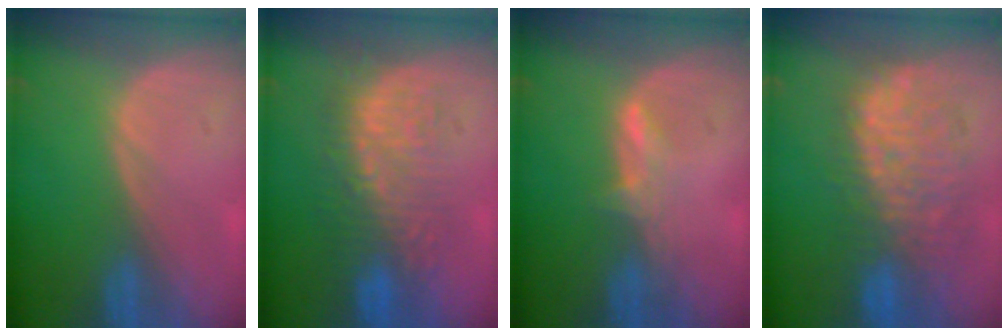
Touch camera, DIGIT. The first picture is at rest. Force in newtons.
{"total": 8.9, "press": 8.7, "slide": 1.4}
{"total": 2.3, "press": 2.3, "slide": 0.4}
{"total": 10.2, "press": 9.7, "slide": 3.2}